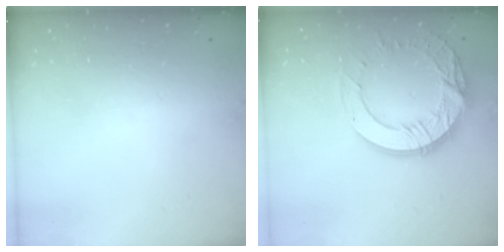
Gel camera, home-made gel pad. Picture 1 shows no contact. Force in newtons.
{"total": 15.4, "press": 15.4, "slide": 0.9}